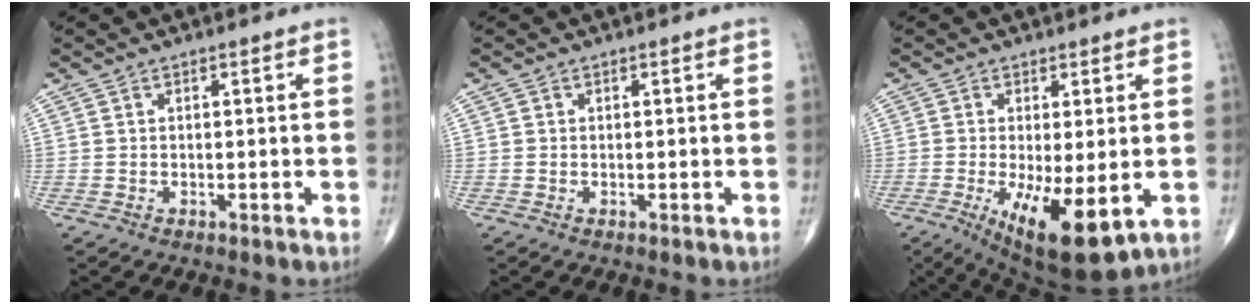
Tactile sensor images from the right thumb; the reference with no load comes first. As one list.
[{"total": 0.0}, {"total": 12.4, "force": [-3.3, 4.2, 11.2], "torque": [-0.183, -0.024, -0.037]}]